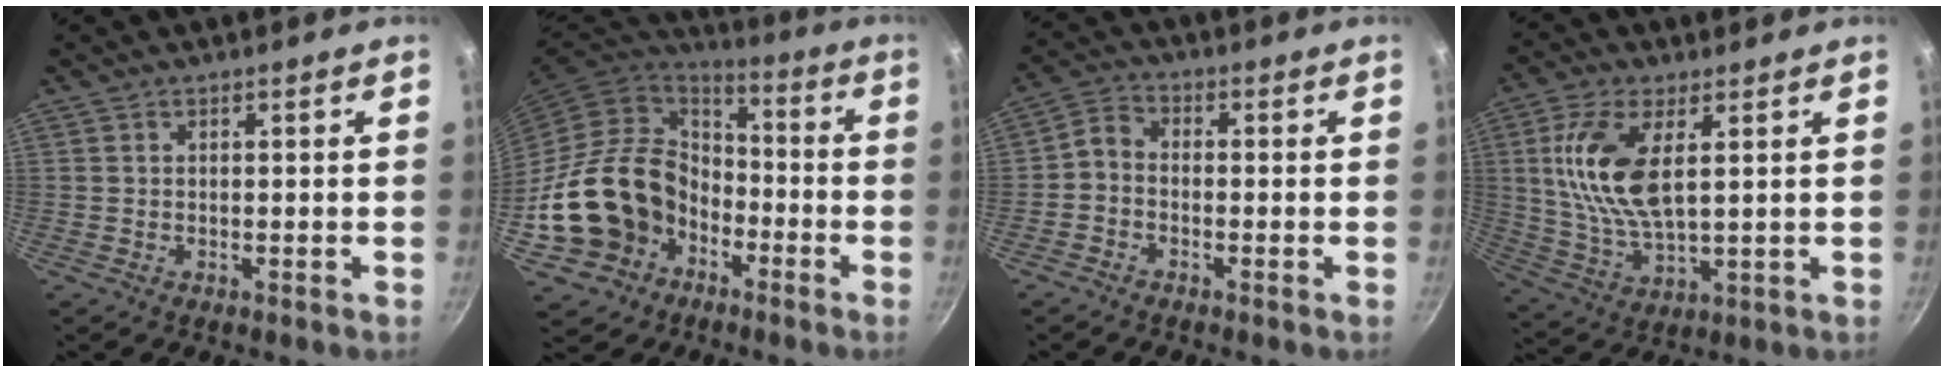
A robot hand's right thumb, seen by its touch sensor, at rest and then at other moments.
{"total": 19.7, "force": [-6.3, 16.2, 9.2], "torque": [-0.126, 0.054, -0.089]}
{"total": 3.6, "force": [-1.6, 2.5, 2.1], "torque": [-0.046, 0.029, -0.044]}
{"total": 13.3, "force": [3.3, 6.0, 11.4], "torque": [-0.228, -0.011, 0.070]}